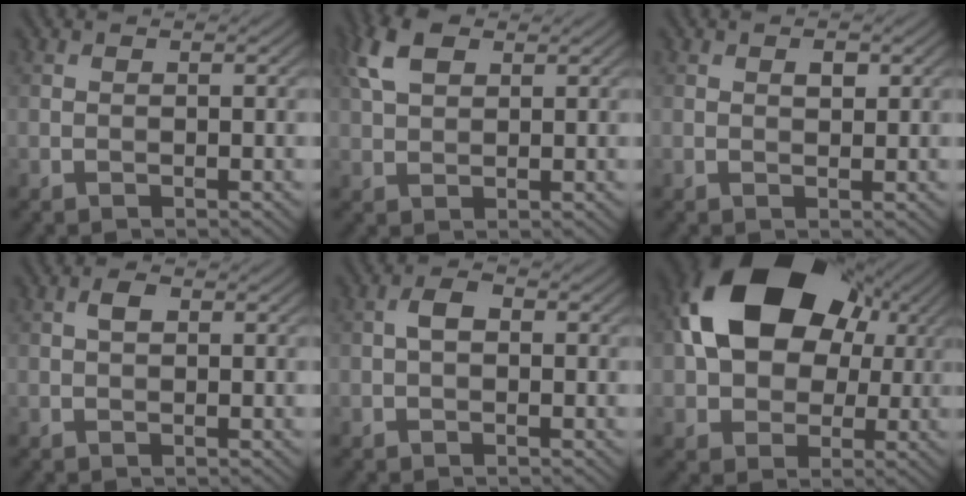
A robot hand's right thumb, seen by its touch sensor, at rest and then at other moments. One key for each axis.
{"total": 5.5, "fx": 2.6, "fy": 3.1, "fz": 3.8, "tx": -0.095, "ty": 0.014, "tz": 0.046}
{"total": 1.3, "fx": 0.5, "fy": 0.7, "fz": 0.9, "tx": -0.012, "ty": -0.003, "tz": 0.010}
{"total": 1.5, "fx": 0.4, "fy": 0.8, "fz": 1.2, "tx": -0.025, "ty": 0.005, "tz": 0.004}
{"total": 2.1, "fx": -0.1, "fy": 1.2, "fz": 1.7, "tx": -0.033, "ty": 0.010, "tz": -0.007}
{"total": 18.8, "fx": 4.9, "fy": 13.6, "fz": 12.0, "tx": -0.213, "ty": 0.025, "tz": 0.092}